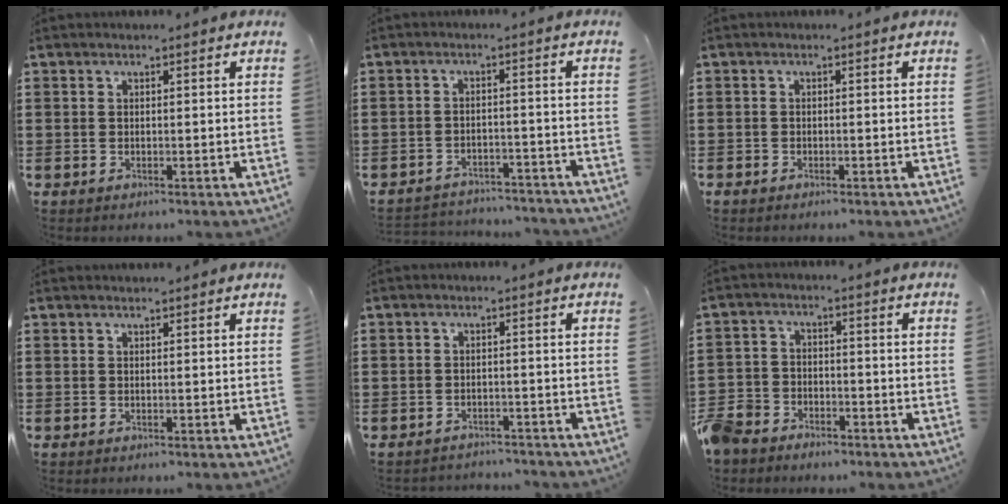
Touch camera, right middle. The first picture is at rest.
{"total": 3.2, "force": [-3.2, 0.3, 0.0], "torque": [-0.007, 0.002, -0.069]}
{"total": 0.6, "force": [-0.6, 0.2, 0.1], "torque": [-0.003, 0.001, -0.013]}
{"total": 0.7, "force": [0.7, -0.1, 0.1], "torque": [-0.002, 0.000, 0.013]}
{"total": 2.2, "force": [-2.1, 0.5, -0.4], "torque": [0.000, 0.002, -0.050]}
{"total": 5.0, "force": [-4.4, 2.1, 0.7], "torque": [-0.049, -0.001, -0.101]}